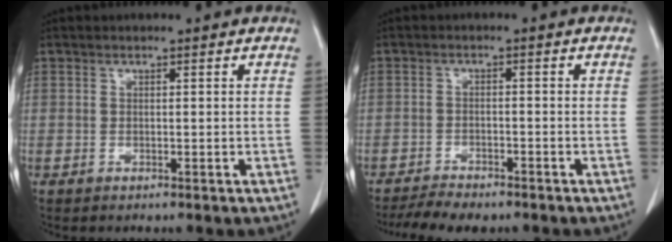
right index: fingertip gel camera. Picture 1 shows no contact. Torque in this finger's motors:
{"motor_torque": [0.45, -0.30, 0.20, 0.05]}